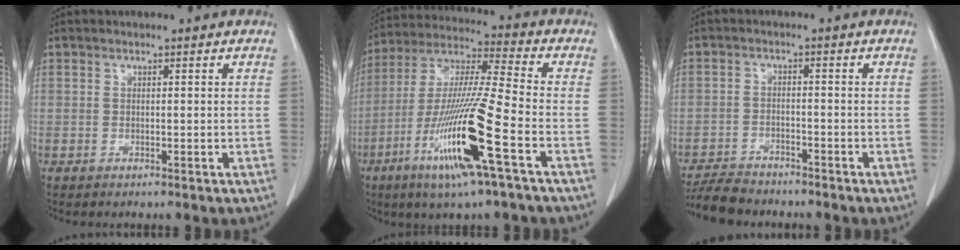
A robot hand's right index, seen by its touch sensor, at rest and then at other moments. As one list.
[{"total": 17.6, "force": [-7.1, -0.2, 16.1], "torque": [-0.336, -0.026, -0.137]}, {"total": 6.4, "force": [-6.0, 1.5, 1.7], "torque": [-0.028, -0.016, -0.104]}]